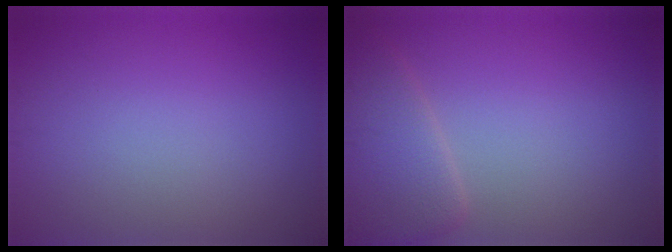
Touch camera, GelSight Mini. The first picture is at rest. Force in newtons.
{"total": 4.2, "press": 4.2, "slide": 0.1}